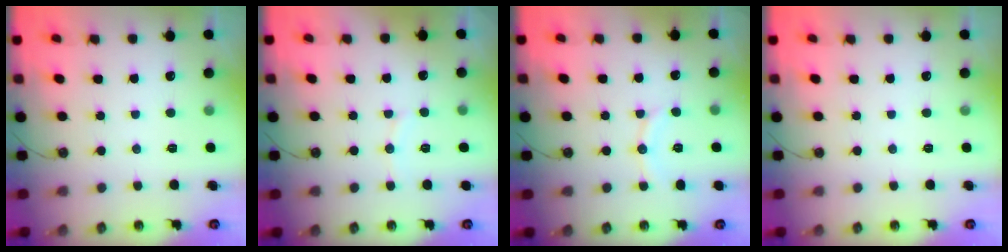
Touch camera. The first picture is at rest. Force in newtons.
{"total": 5.2, "press": 5.1, "slide": 0.8}
{"total": 7.0, "press": 7.0, "slide": 0.2}
{"total": 0.0}